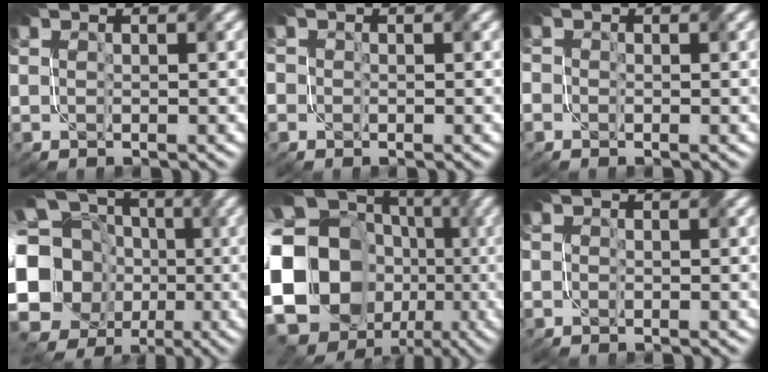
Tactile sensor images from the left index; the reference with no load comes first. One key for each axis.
{"total": 4.0, "fx": 0.0, "fy": 3.5, "fz": 1.8, "tx": -0.052, "ty": 0.017, "tz": -0.029}
{"total": 2.4, "fx": 0.0, "fy": 2.2, "fz": 0.9, "tx": -0.023, "ty": 0.012, "tz": -0.021}
{"total": 18.9, "fx": -2.6, "fy": 16.3, "fz": 9.2, "tx": -0.183, "ty": 0.003, "tz": -0.091}
{"total": 21.4, "fx": -1.6, "fy": 17.7, "fz": 11.8, "tx": -0.214, "ty": -0.031, "tz": -0.061}
{"total": 0.5, "fx": 0.1, "fy": 0.5, "fz": -0.2, "tx": 0.007, "ty": 0.001, "tz": -0.003}